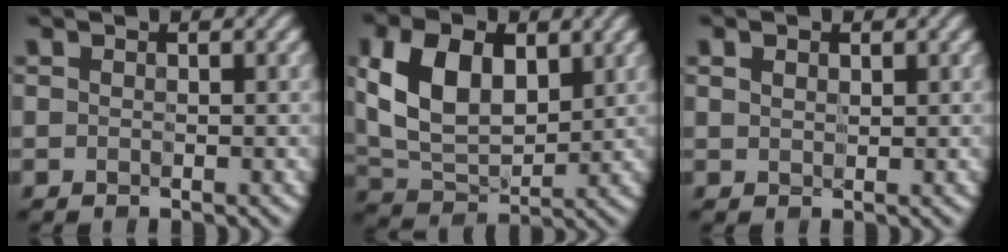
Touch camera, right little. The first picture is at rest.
{"total": 8.5, "force": [1.7, 5.3, 6.4], "torque": [-0.137, -0.001, 0.029]}
{"total": 1.0, "force": [0.5, 0.7, 0.5], "torque": [-0.015, -0.001, 0.013]}